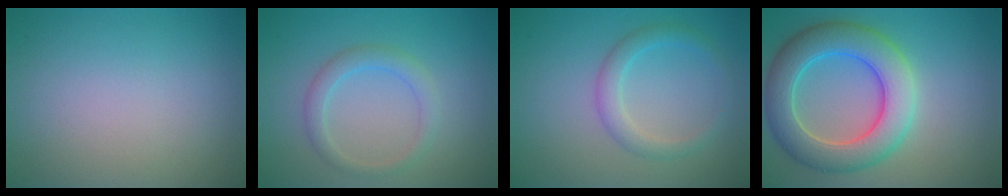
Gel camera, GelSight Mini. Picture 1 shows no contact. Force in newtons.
{"total": 2.2, "press": 2.2, "slide": 0.0}
{"total": 2.4, "press": 2.4, "slide": 0.0}
{"total": 7.6, "press": 7.6, "slide": 0.4}